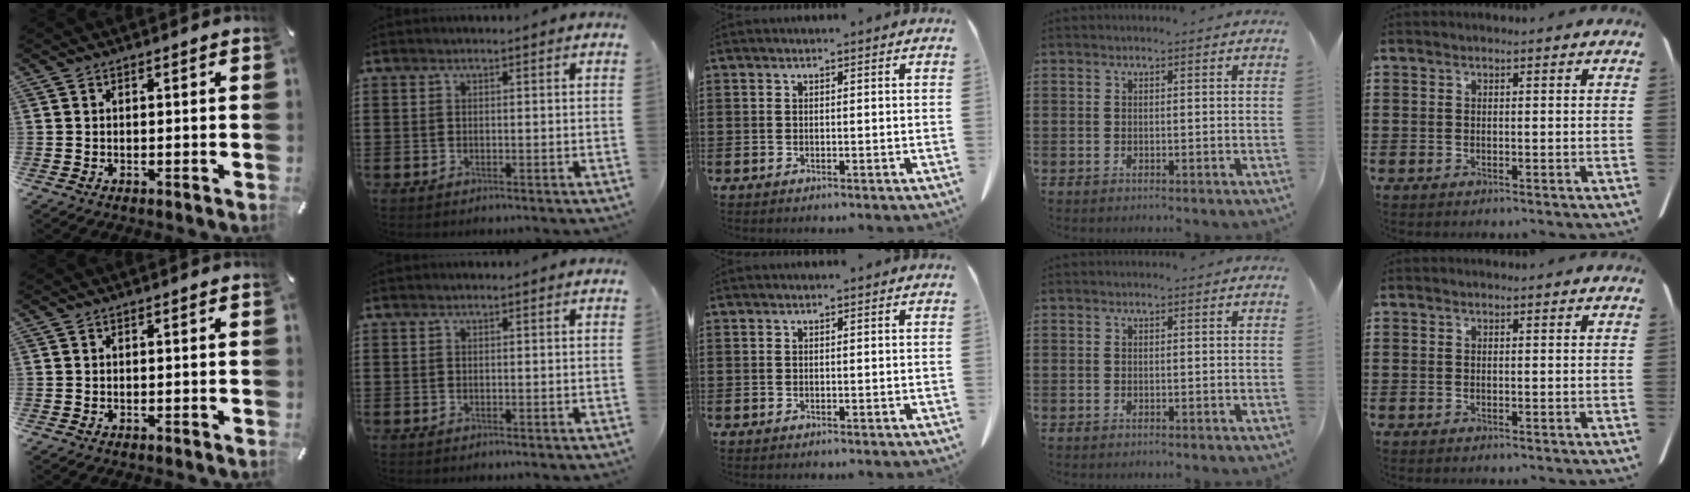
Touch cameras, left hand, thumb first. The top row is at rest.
{}